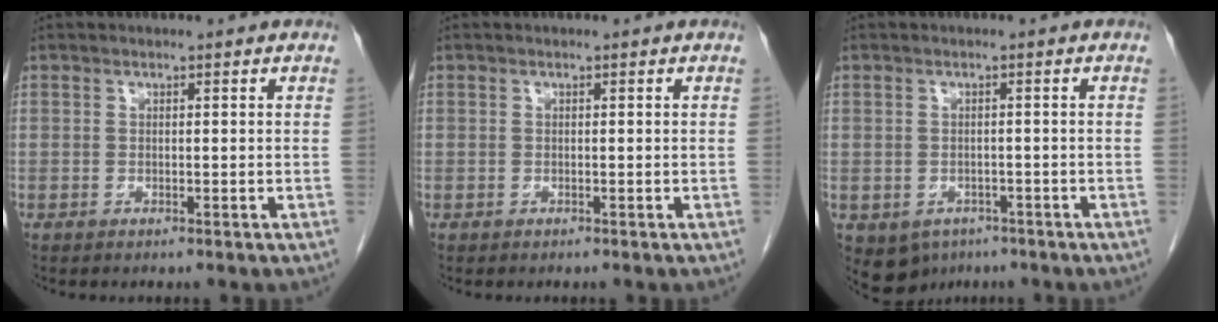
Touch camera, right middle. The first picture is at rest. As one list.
[{"total": 0.0}, {"total": 6.2, "force": [-3.4, 4.8, 1.8], "torque": [-0.037, 0.000, -0.042]}]